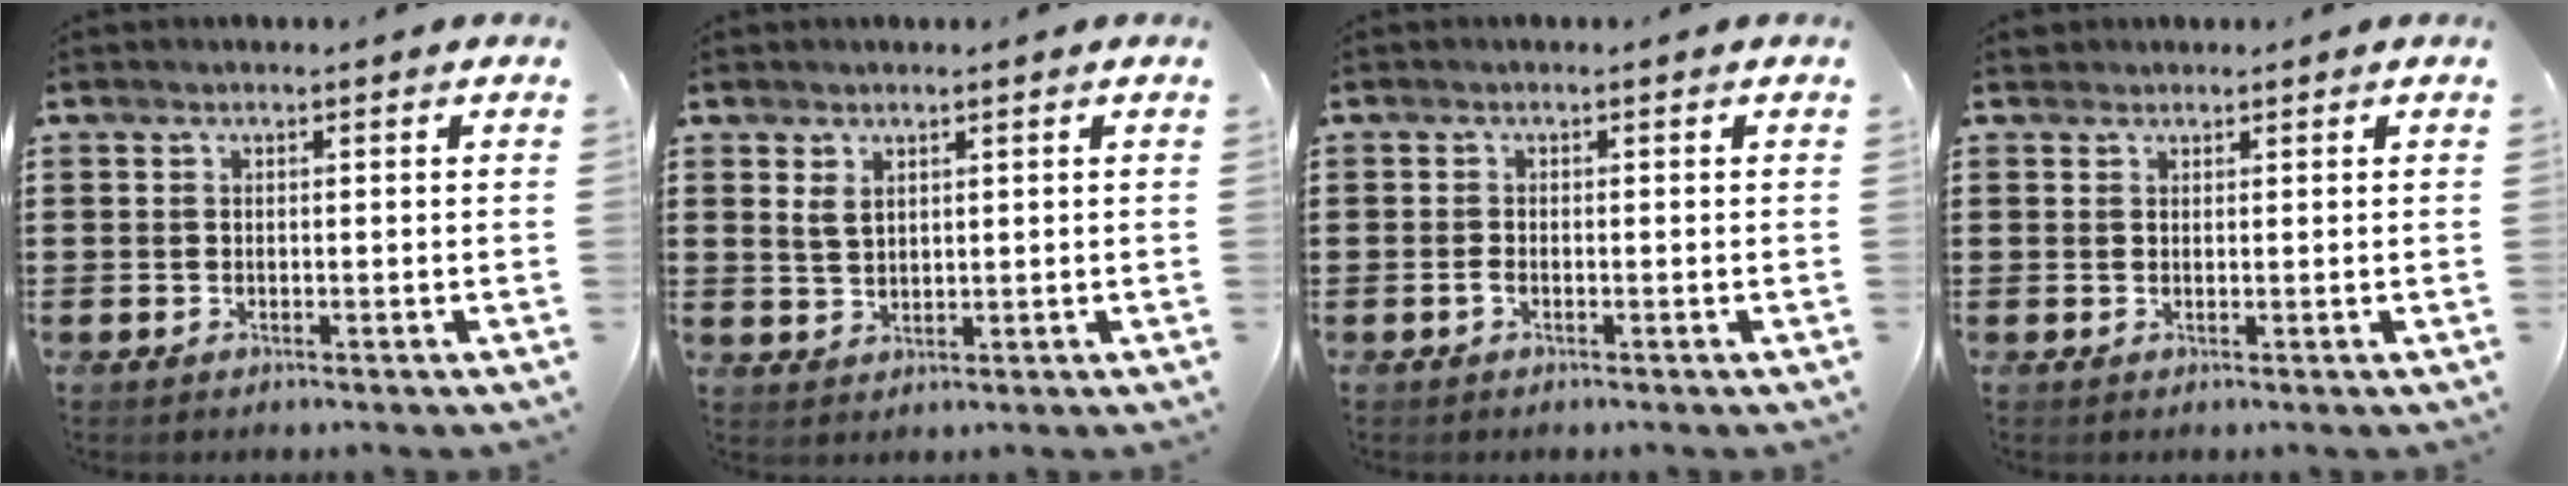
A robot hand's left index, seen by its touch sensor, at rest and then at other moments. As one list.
[{"total": 2.2, "force": [1.4, 1.2, 1.3], "torque": [-0.029, 0.003, 0.027]}, {"total": 0.9, "force": [-0.5, 0.4, 0.7], "torque": [-0.016, -0.003, -0.009]}, {"total": 1.0, "force": [0.9, 0.5, 0.0], "torque": [-0.003, 0.003, 0.018]}]